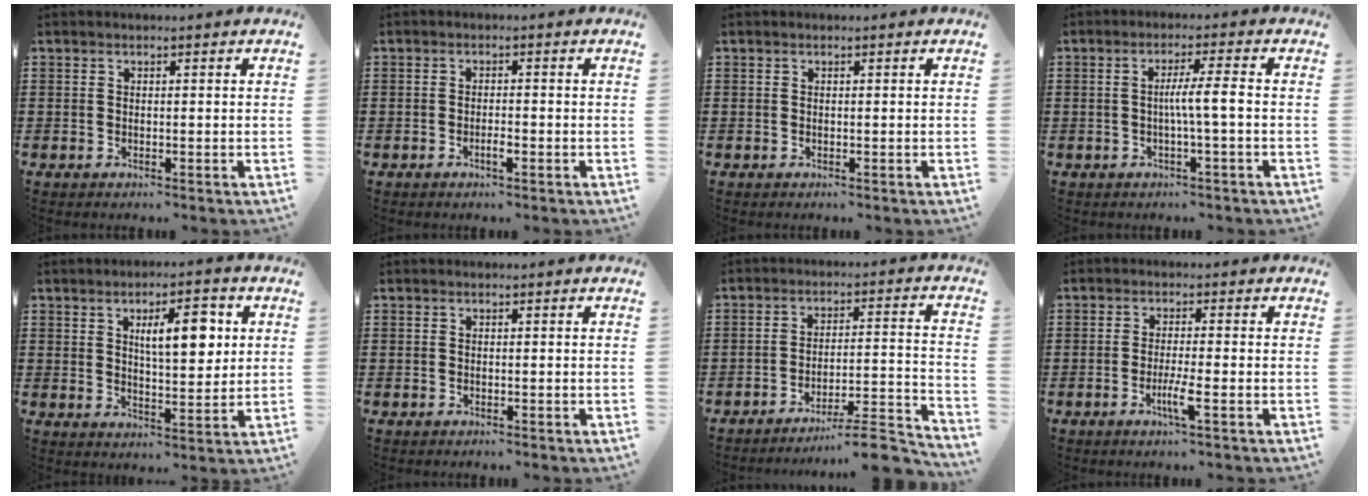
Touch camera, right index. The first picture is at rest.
{"total": 1.9, "force": [-0.9, 0.4, 1.5], "torque": [-0.028, -0.001, -0.016]}
{"total": 0.0}
{"total": 4.2, "force": [-0.6, -0.2, 4.1], "torque": [-0.075, -0.005, -0.015]}
{"total": 7.8, "force": [2.6, 2.9, 6.8], "torque": [-0.105, -0.003, 0.036]}
{"total": 0.0}
{"total": 7.7, "force": [-6.9, 0.3, 3.3], "torque": [-0.046, 0.000, -0.133]}
{"total": 3.7, "force": [-1.7, 0.0, 3.3], "torque": [-0.061, -0.012, -0.032]}